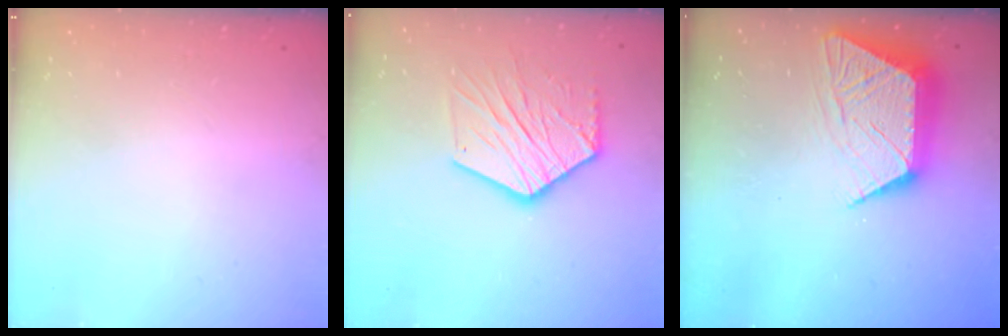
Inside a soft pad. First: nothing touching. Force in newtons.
{"total": 14.2, "press": 14.2, "slide": 0.7}
{"total": 13.3, "press": 13.3, "slide": 0.9}